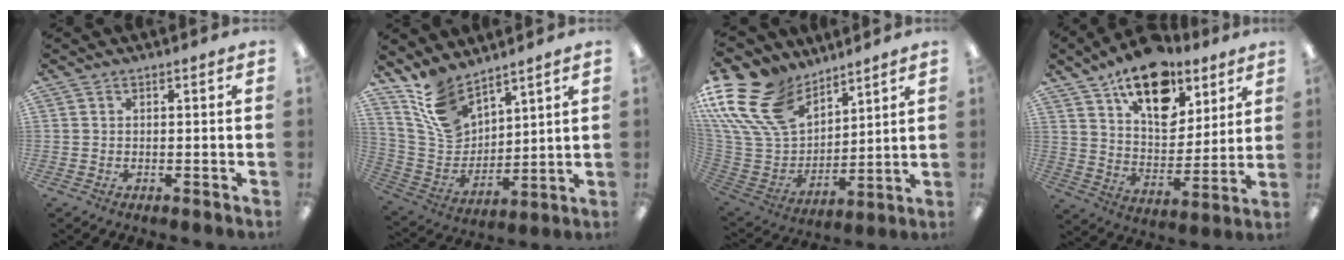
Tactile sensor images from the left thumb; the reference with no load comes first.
{"total": 13.0, "force": [9.9, 6.8, 5.0], "torque": [-0.122, -0.051, 0.196]}
{"total": 21.6, "force": [12.8, 13.7, 10.7], "torque": [-0.248, -0.070, 0.239]}
{"total": 19.0, "force": [12.0, 10.6, 10.1], "torque": [-0.148, -0.064, 0.210]}